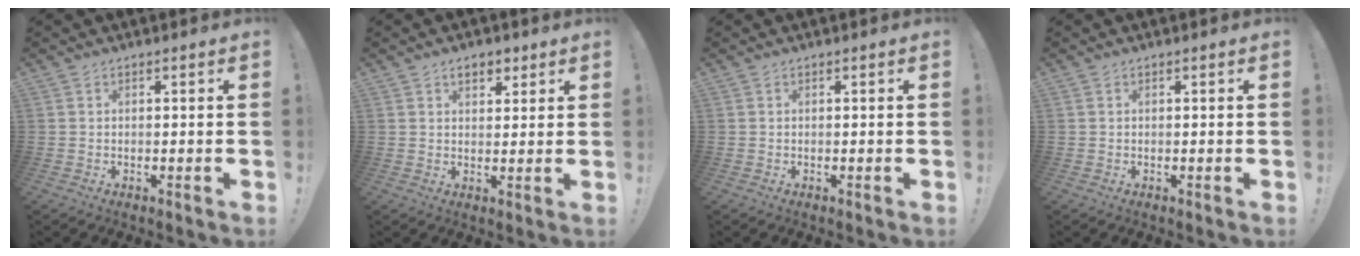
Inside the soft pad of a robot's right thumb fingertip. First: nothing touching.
{"total": 4.7, "force": [2.6, 3.0, 2.5], "torque": [-0.026, -0.005, 0.045]}
{"total": 0.0}
{"total": 0.0}